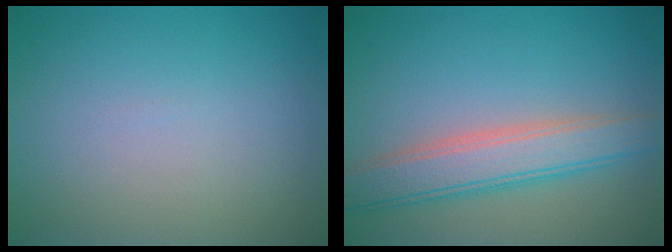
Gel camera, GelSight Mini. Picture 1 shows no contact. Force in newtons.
{"total": 4.9, "press": 4.9, "slide": 0.1}